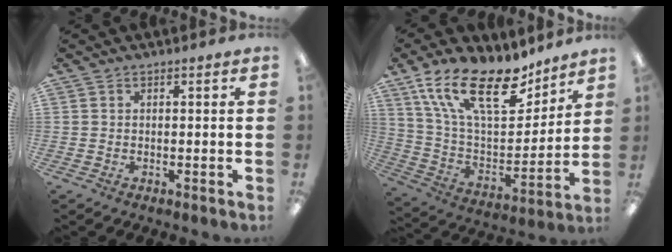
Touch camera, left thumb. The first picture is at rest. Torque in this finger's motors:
{"motor_torque": [0.57, 0.51, 1.48, -1.29, 0.43]}